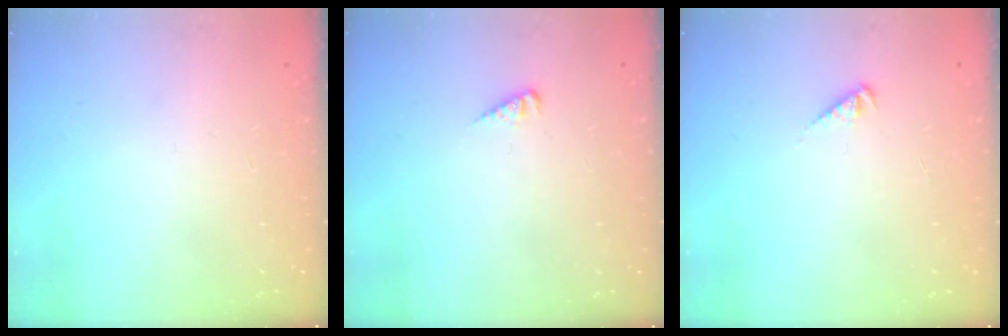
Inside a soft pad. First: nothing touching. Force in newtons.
{"total": 1.9, "press": 1.8, "slide": 0.3}
{"total": 2.5, "press": 2.4, "slide": 0.6}